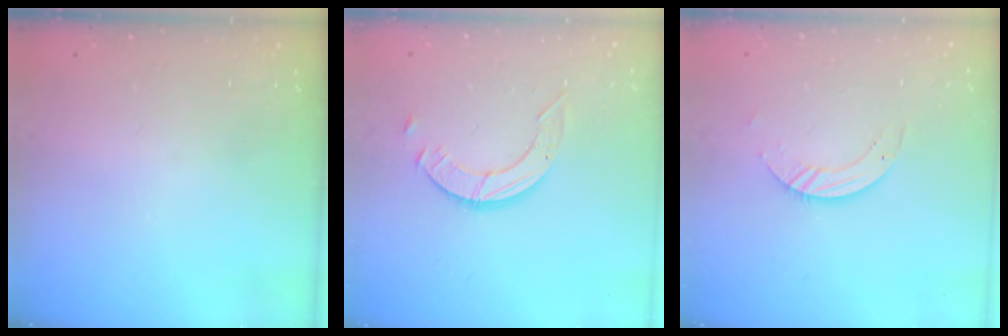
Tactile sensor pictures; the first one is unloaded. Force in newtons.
{"total": 3.9, "press": 3.9, "slide": 0.3}
{"total": 3.8, "press": 3.8, "slide": 0.2}